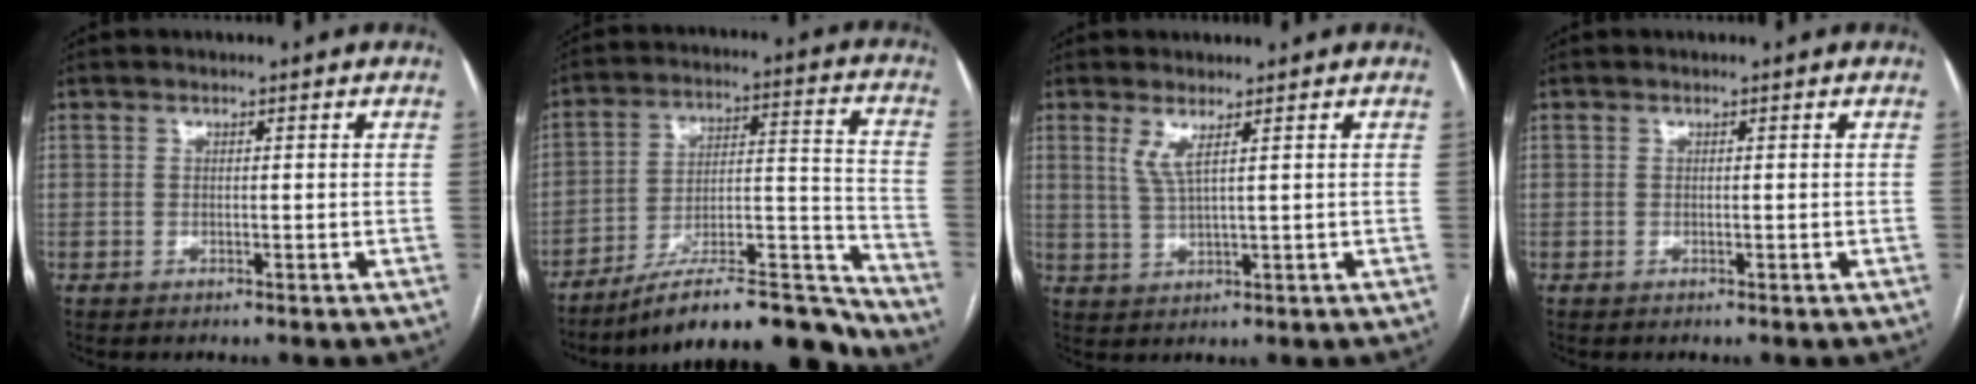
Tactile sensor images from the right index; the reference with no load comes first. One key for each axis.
{"total": 19.4, "fx": -17.5, "fy": 2.4, "fz": 8.1, "tx": -0.090, "ty": 0.044, "tz": -0.278}
{"total": 3.2, "fx": 1.6, "fy": -0.1, "fz": 2.8, "tx": -0.066, "ty": -0.005, "tz": 0.038}
{"total": 0.0}